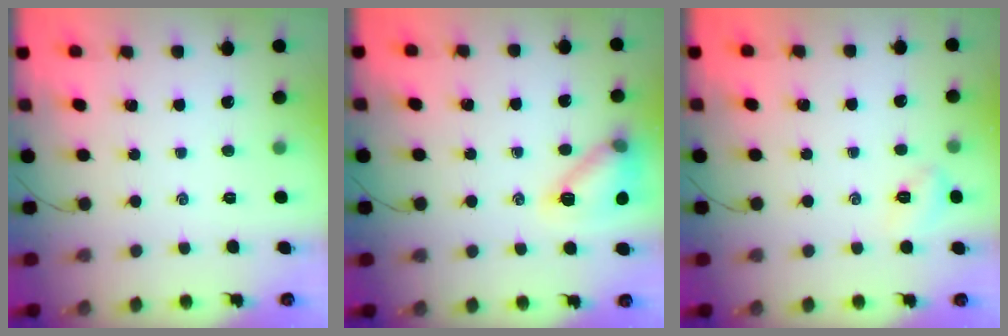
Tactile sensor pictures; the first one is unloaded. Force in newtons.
{"total": 13.4, "press": 13.4, "slide": 0.6}
{"total": 5.3, "press": 5.1, "slide": 1.4}